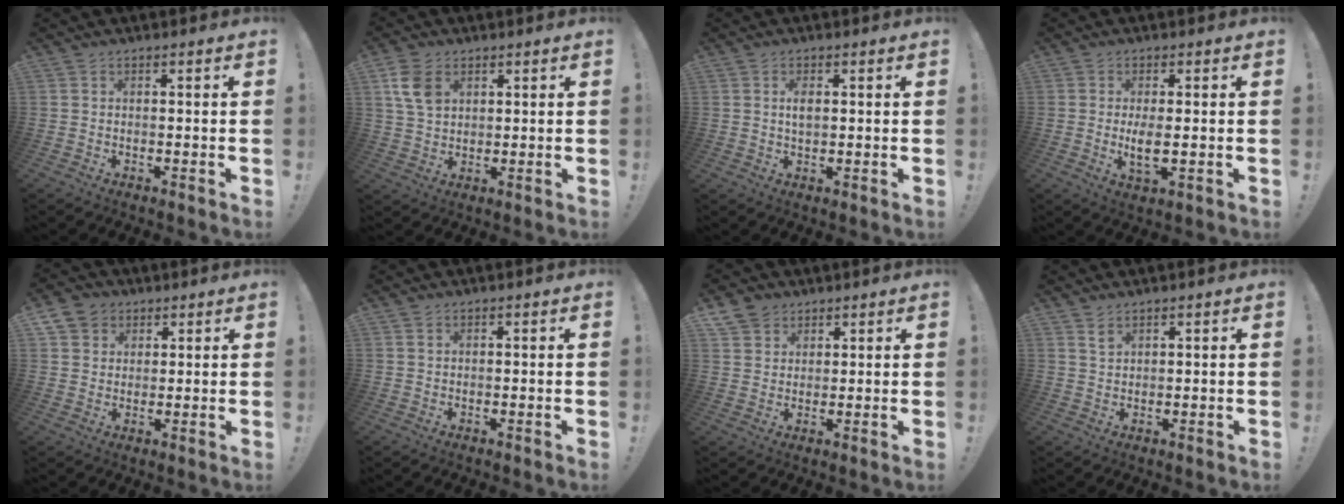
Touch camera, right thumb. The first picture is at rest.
{"total": 8.5, "force": [3.3, 6.0, 5.1], "torque": [-0.089, -0.001, 0.066]}
{"total": 2.9, "force": [0.7, 2.1, 1.9], "torque": [-0.023, -0.001, 0.008]}
{"total": 5.2, "force": [0.1, 1.6, 5.0], "torque": [-0.088, -0.015, -0.001]}
{"total": 6.7, "force": [3.4, 5.6, 1.4], "torque": [-0.019, -0.016, 0.067]}
{"total": 0.6, "force": [0.4, 0.5, 0.1], "torque": [0.002, -0.002, 0.006]}
{"total": 5.8, "force": [3.8, 4.3, 0.8], "torque": [-0.015, -0.020, 0.075]}
{"total": 2.1, "force": [1.7, 0.9, 0.9], "torque": [-0.006, -0.014, 0.029]}